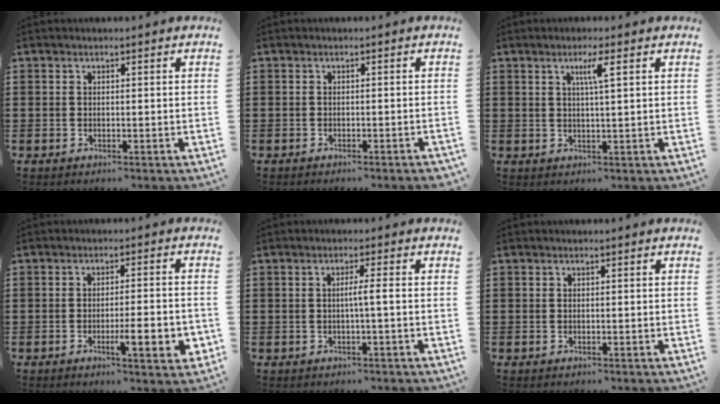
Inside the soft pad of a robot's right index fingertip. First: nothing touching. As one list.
[{"total": 0.9, "force": [-0.9, 0.0, 0.4], "torque": [-0.007, -0.001, -0.017]}, {"total": 3.0, "force": [1.2, -0.1, 2.8], "torque": [-0.057, -0.001, 0.017]}, {"total": 6.6, "force": [-2.1, 0.9, 6.2], "torque": [-0.086, -0.009, -0.033]}, {"total": 2.3, "force": [-0.2, -0.3, 2.2], "torque": [-0.042, -0.004, -0.008]}, {"total": 0.0}]